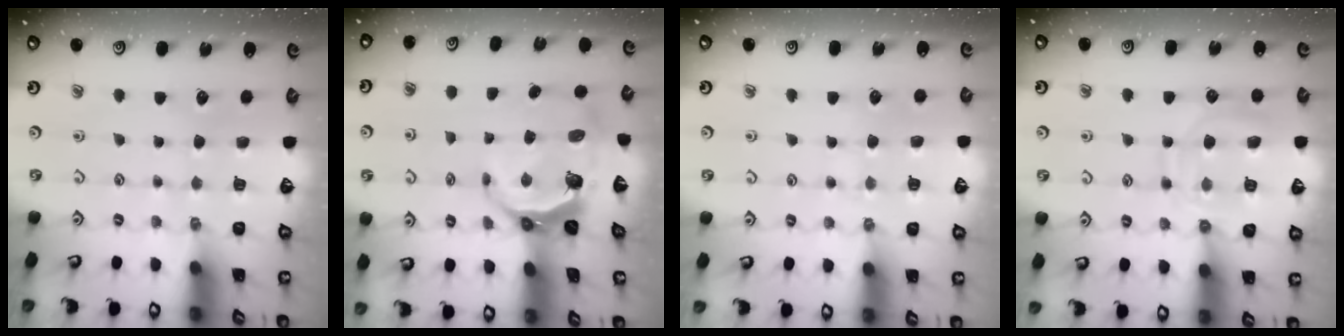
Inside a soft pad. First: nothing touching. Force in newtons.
{"total": 8.1, "press": 7.0, "slide": 4.1}
{"total": 4.4, "press": 4.4, "slide": 0.5}
{"total": 12.8, "press": 12.7, "slide": 1.2}